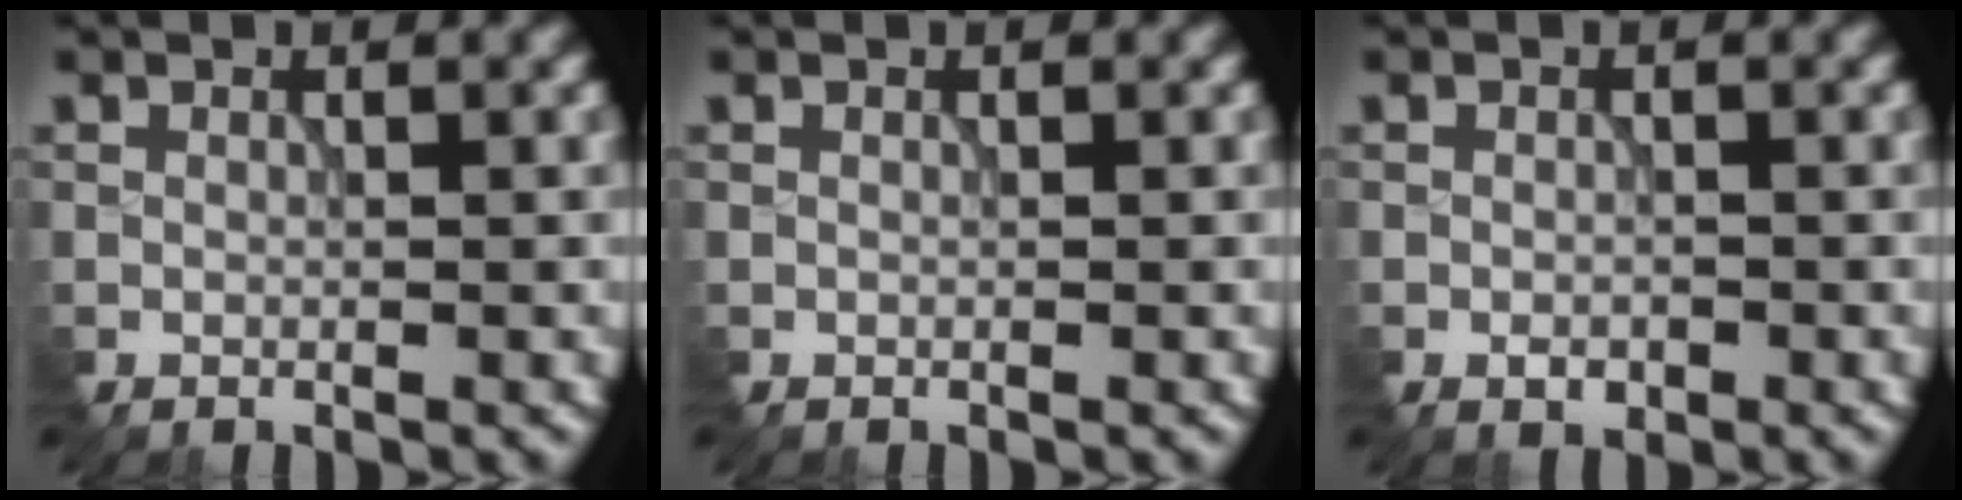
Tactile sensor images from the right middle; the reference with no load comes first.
{"total": 0.0}
{"total": 1.3, "force": [-1.0, 0.7, 0.6], "torque": [-0.015, -0.005, -0.015]}